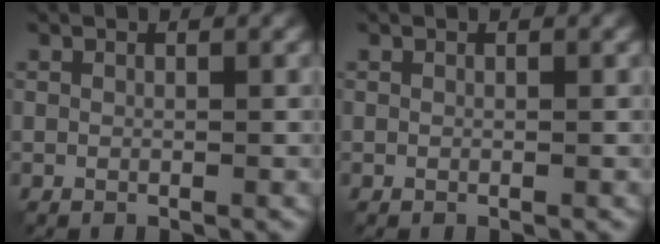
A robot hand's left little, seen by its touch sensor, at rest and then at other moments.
{"total": 0.0}